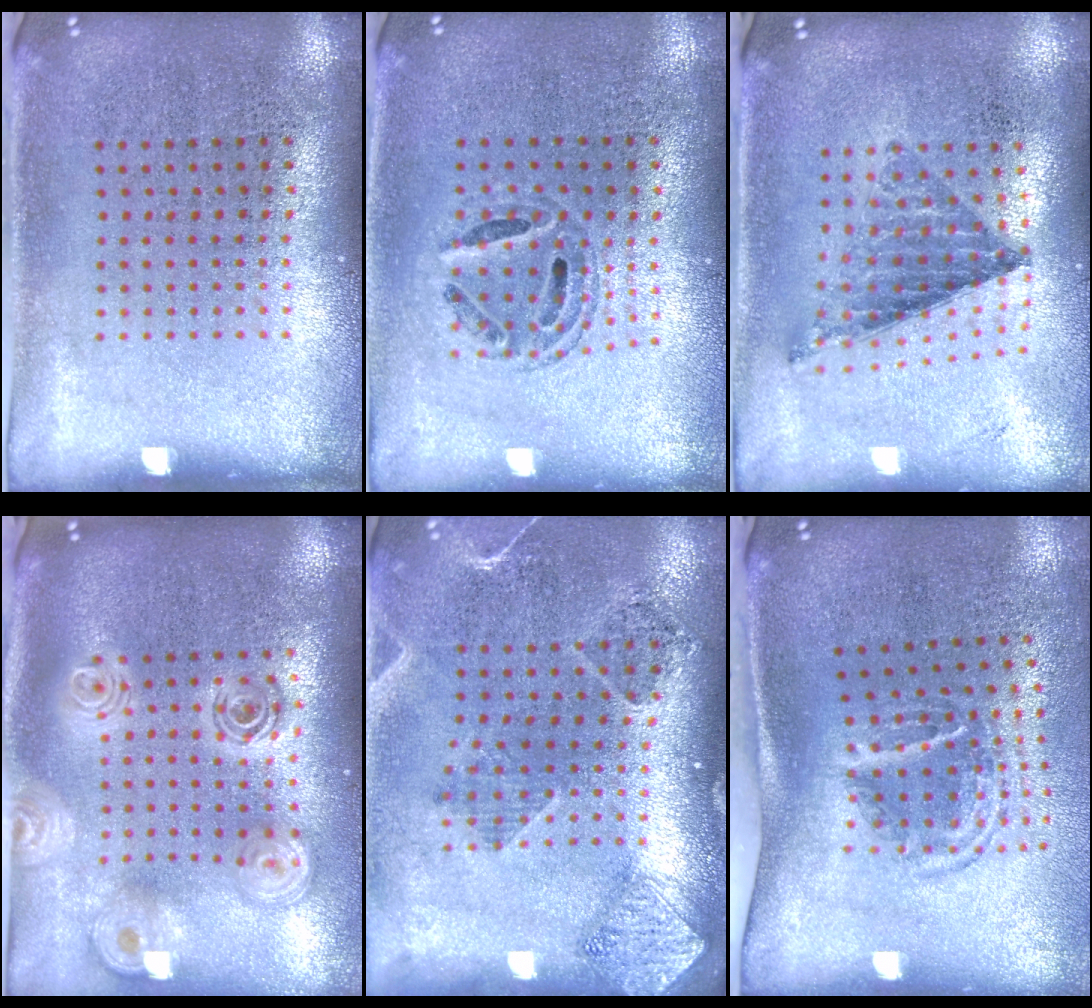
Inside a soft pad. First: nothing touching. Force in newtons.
{"total": 0.8, "press": 0.7, "slide": 0.2}
{"total": 0.8, "press": 0.8, "slide": 0.1}
{"total": 2.5, "press": 1.9, "slide": 1.7}
{"total": 1.5, "press": 1.4, "slide": 0.5}
{"total": 1.8, "press": 1.1, "slide": 1.5}